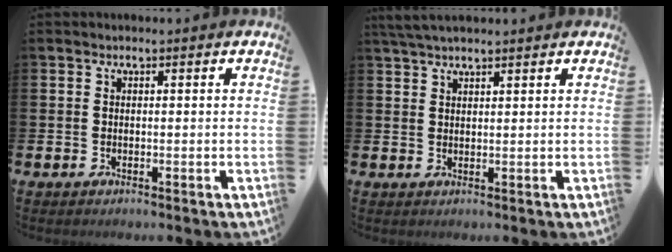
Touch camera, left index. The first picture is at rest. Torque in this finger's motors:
{"motor_torque": [0.93, -1.20, 0.13, 0.05]}